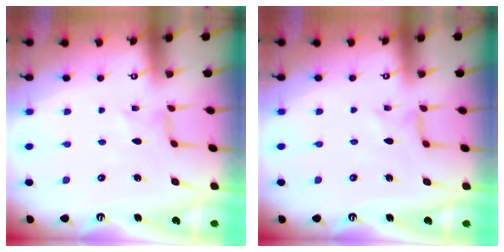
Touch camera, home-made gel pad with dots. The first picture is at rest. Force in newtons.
{"total": 1.1, "press": 1.0, "slide": 0.3}